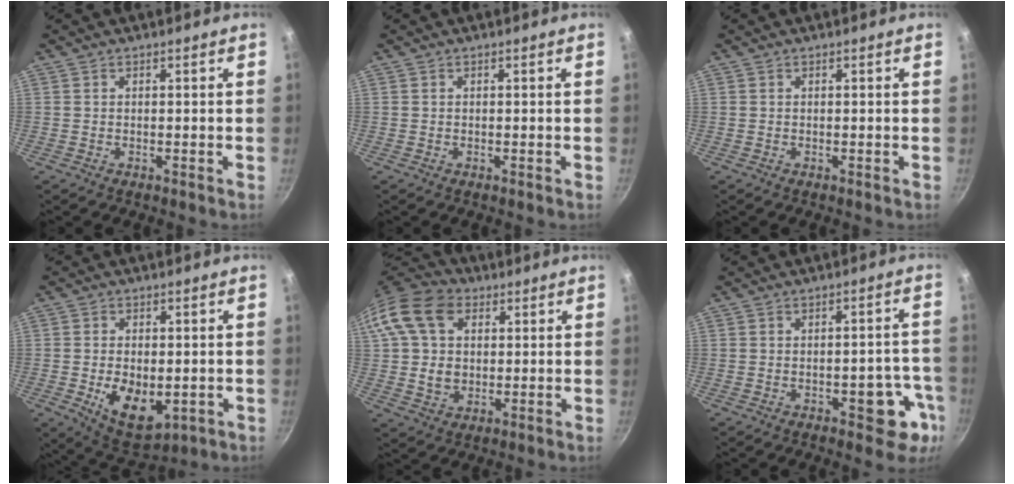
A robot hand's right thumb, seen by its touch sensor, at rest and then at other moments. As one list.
[{"total": 0.0}, {"total": 0.0}, {"total": 10.6, "force": [-2.0, 6.4, 8.2], "torque": [-0.114, -0.010, -0.015]}, {"total": 15.5, "force": [3.9, 11.8, 9.3], "torque": [-0.165, 0.014, 0.062]}, {"total": 8.8, "force": [-3.5, 4.4, 6.8], "torque": [-0.031, 0.024, -0.040]}]